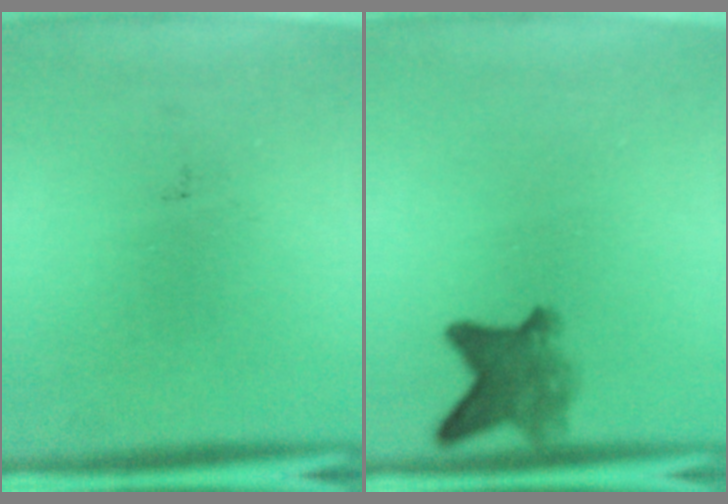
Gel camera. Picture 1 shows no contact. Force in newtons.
{"total": 5.2}